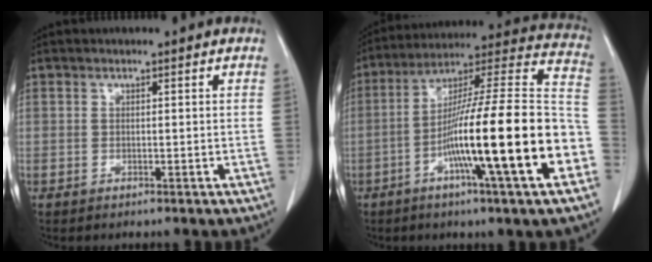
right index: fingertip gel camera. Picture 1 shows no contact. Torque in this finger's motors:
{"motor_torque": [1.88, -0.26, 0.86, 0.21]}